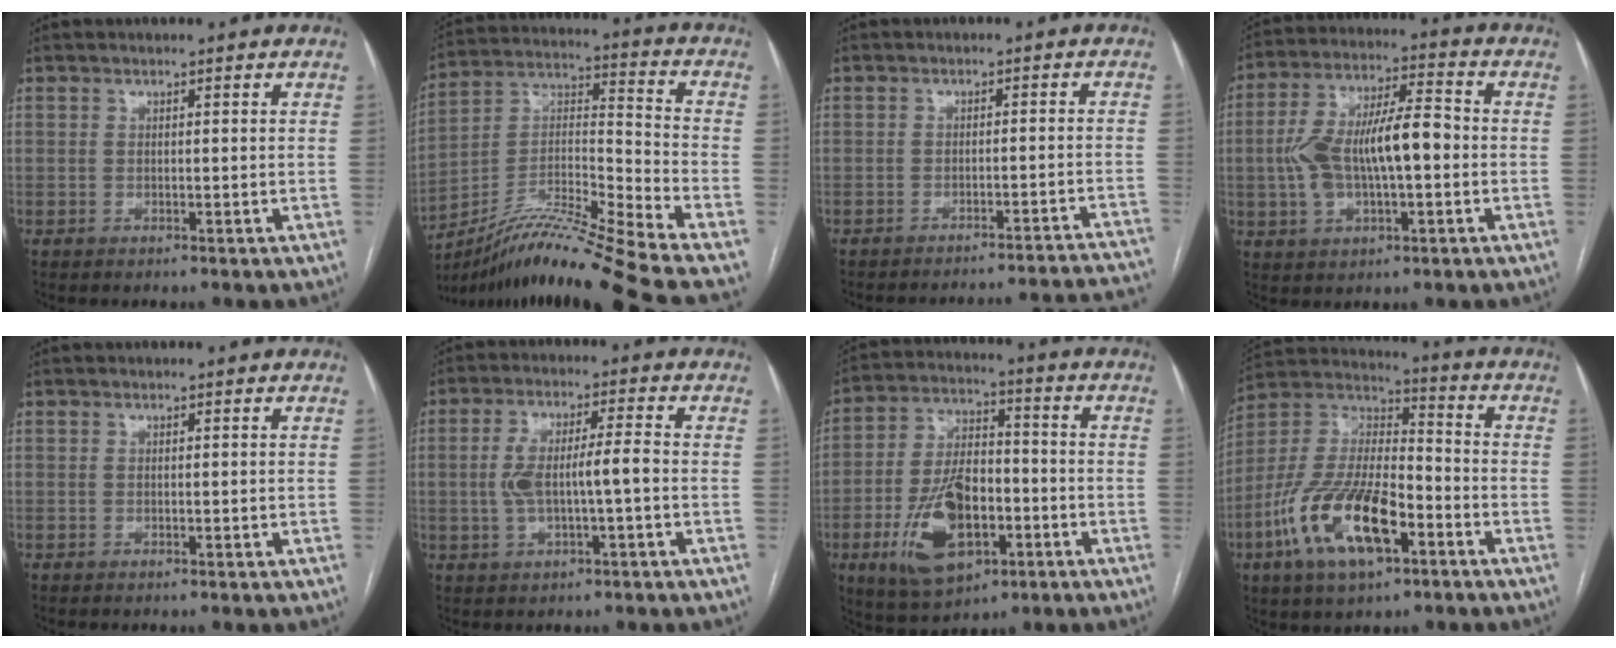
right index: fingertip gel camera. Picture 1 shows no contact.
{"total": 19.2, "force": [-16.4, -2.7, 9.5], "torque": [-0.194, 0.007, -0.296]}
{"total": 19.1, "force": [-18.8, -0.8, 3.4], "torque": [-0.018, -0.001, -0.214]}
{"total": 13.4, "force": [-1.2, 4.8, 12.4], "torque": [-0.245, 0.031, -0.016]}
{"total": 0.0}
{"total": 7.7, "force": [-0.9, 1.7, 7.4], "torque": [-0.149, 0.020, -0.013]}
{"total": 14.8, "force": [-5.3, 7.2, 11.7], "torque": [-0.235, 0.007, -0.086]}
{"total": 18.2, "force": [-7.7, 6.8, 15.0], "torque": [-0.316, 0.003, -0.136]}